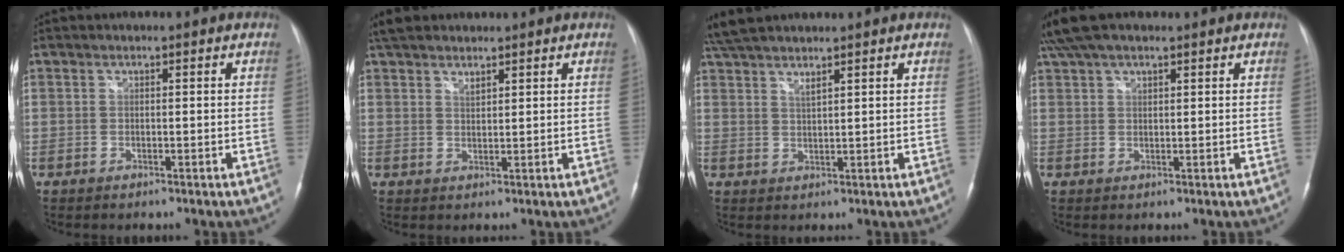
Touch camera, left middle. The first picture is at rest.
{"total": 5.1, "force": [4.3, 1.9, 2.1], "torque": [-0.042, 0.010, 0.079]}
{"total": 7.4, "force": [6.4, 0.5, 3.8], "torque": [-0.075, 0.024, 0.117]}
{"total": 6.9, "force": [5.3, 2.2, 4.0], "torque": [-0.081, 0.036, 0.100]}